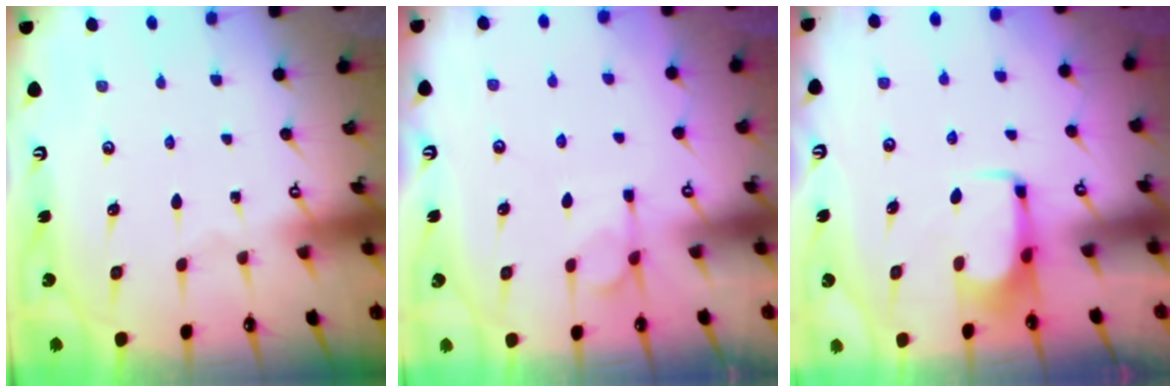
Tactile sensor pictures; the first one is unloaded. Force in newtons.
{"total": 3.8, "press": 3.6, "slide": 1.4}
{"total": 1.6, "press": 1.5, "slide": 0.4}